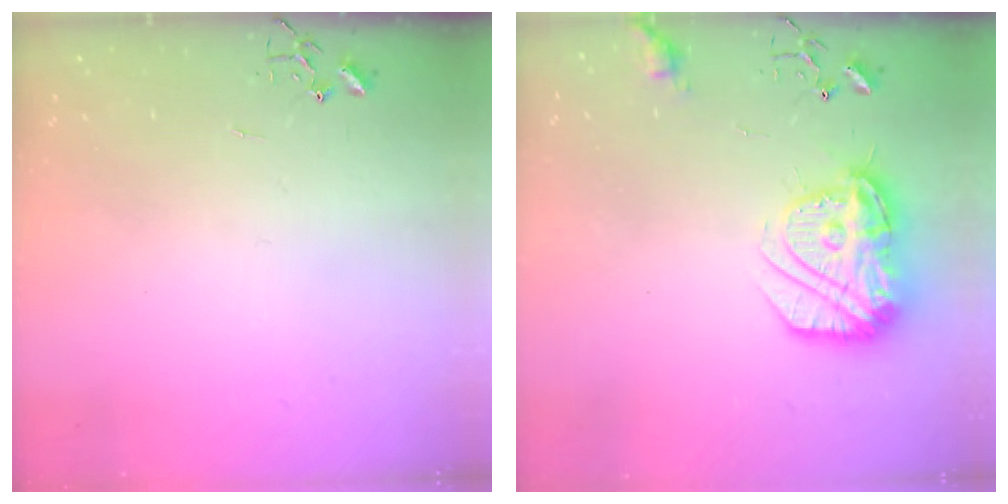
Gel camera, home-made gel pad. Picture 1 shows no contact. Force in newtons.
{"total": 17.4, "press": 17.4, "slide": 1.3}